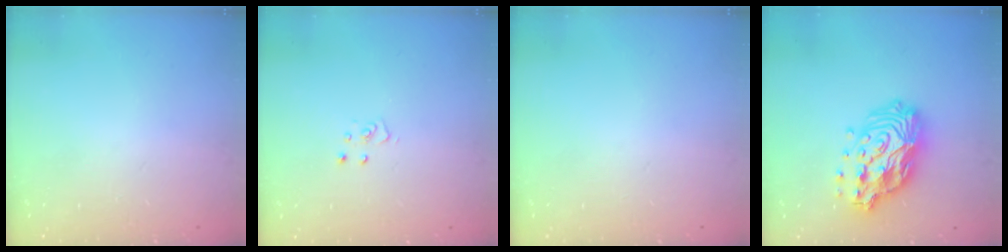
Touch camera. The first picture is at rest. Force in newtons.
{"total": 3.9, "press": 3.9, "slide": 0.2}
{"total": 0.0}
{"total": 18.7, "press": 18.6, "slide": 1.5}